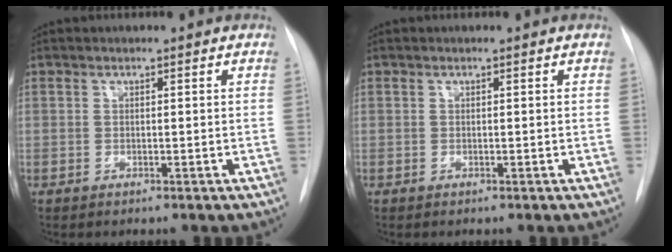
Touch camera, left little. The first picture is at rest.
{"total": 0.0}